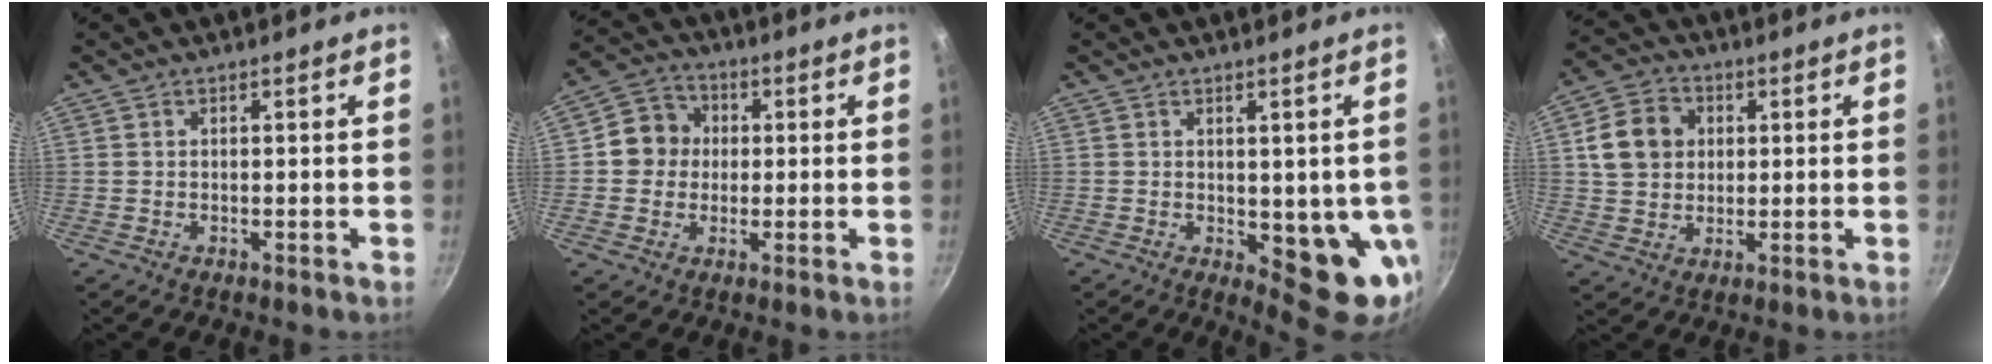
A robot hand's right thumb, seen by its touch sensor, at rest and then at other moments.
{"total": 7.5, "force": [0.4, 7.0, 2.8], "torque": [-0.009, 0.015, -0.011]}
{"total": 10.3, "force": [-1.2, 4.3, 9.3], "torque": [-0.080, -0.015, -0.006]}
{"total": 10.0, "force": [2.2, 8.4, 5.0], "torque": [-0.065, 0.009, 0.033]}